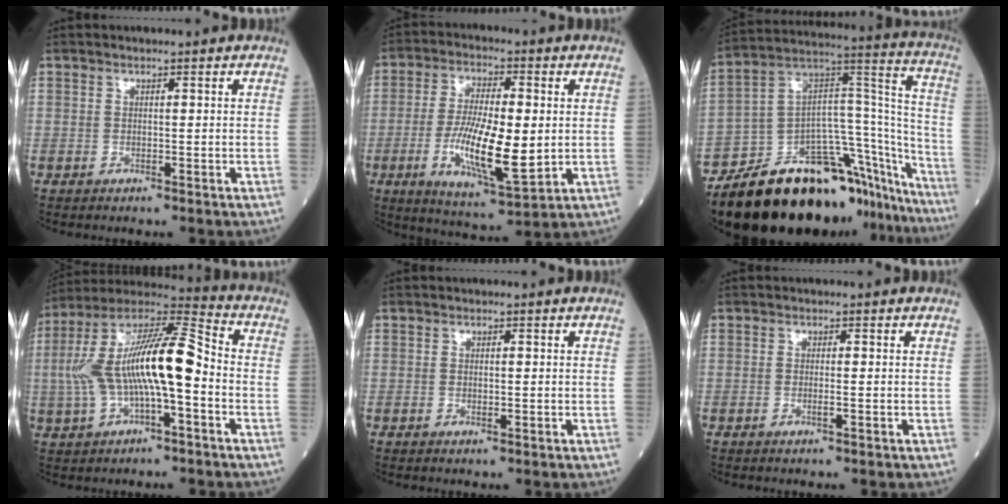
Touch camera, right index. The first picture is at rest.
{"total": 14.4, "force": [-1.5, 3.8, 13.8], "torque": [-0.264, -0.013, -0.023]}
{"total": 36.4, "force": [-28.2, 10.0, 20.8], "torque": [-0.257, -0.005, -0.411]}
{"total": 17.8, "force": [-1.4, 4.8, 17.1], "torque": [-0.339, 0.033, -0.024]}
{"total": 1.3, "force": [-0.1, 0.7, 1.2], "torque": [-0.030, -0.003, 0.000]}
{"total": 1.4, "force": [-0.4, 0.3, 1.3], "torque": [-0.030, -0.002, -0.007]}